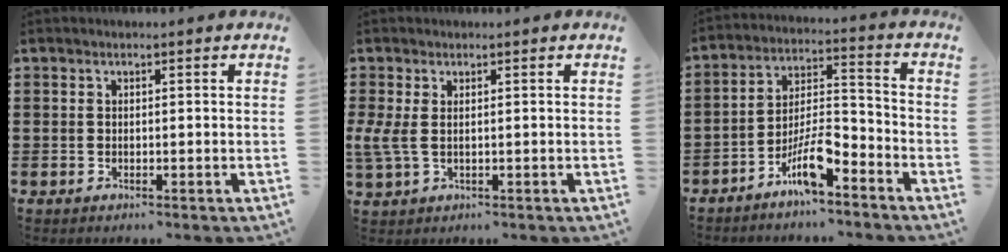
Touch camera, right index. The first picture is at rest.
{"total": 2.7, "force": [0.2, 1.1, 2.4], "torque": [-0.073, -0.006, -0.003]}
{"total": 8.2, "force": [-5.9, 2.0, 5.3], "torque": [-0.110, 0.002, -0.113]}